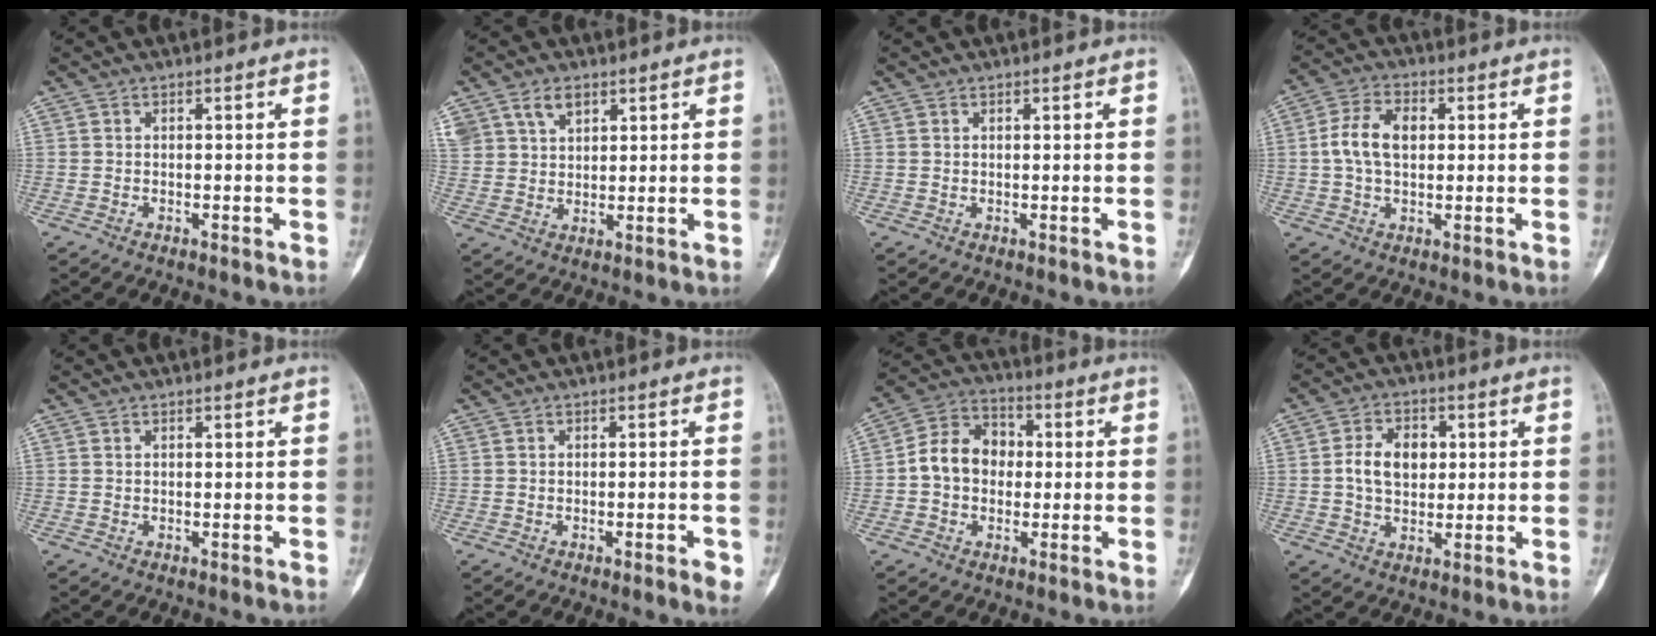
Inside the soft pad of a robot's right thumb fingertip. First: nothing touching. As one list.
[{"total": 7.3, "force": [4.2, 4.9, 3.4], "torque": [-0.050, -0.002, 0.086]}, {"total": 0.0}, {"total": 7.7, "force": [0.9, 5.0, 5.9], "torque": [-0.105, 0.019, 0.012]}, {"total": 0.0}, {"total": 2.5, "force": [-1.0, 0.5, 2.3], "torque": [-0.030, 0.001, -0.013]}, {"total": 10.4, "force": [0.0, 8.5, 6.1], "torque": [-0.080, 0.036, -0.011]}, {"total": 8.2, "force": [1.1, 5.9, 5.7], "torque": [-0.070, 0.007, 0.018]}]